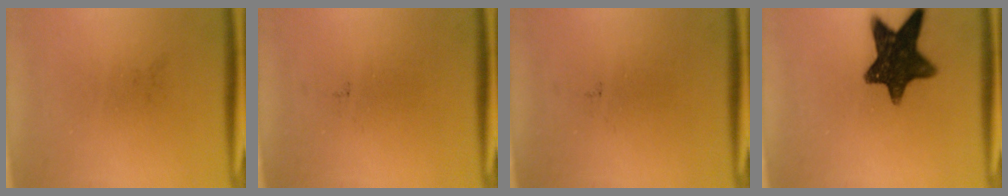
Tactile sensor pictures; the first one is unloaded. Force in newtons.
{"total": 0.0}
{"total": 0.0}
{"total": 12.7}